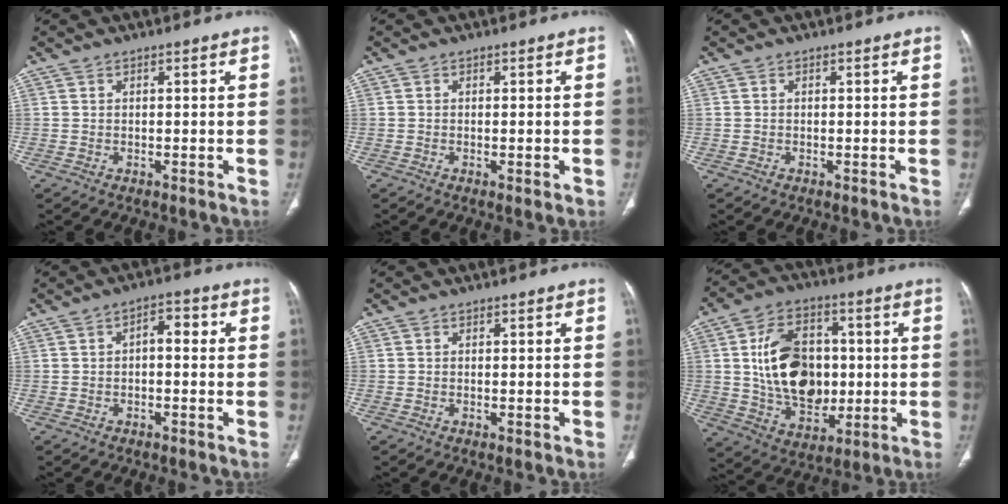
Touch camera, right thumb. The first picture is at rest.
{"total": 1.6, "force": [-0.5, 0.5, 1.5], "torque": [-0.023, -0.004, -0.004]}
{"total": 0.0}
{"total": 4.0, "force": [0.2, 2.1, 3.3], "torque": [-0.038, 0.016, -0.005]}
{"total": 0.9, "force": [-0.3, 0.3, 0.8], "torque": [-0.013, -0.002, -0.002]}
{"total": 17.9, "force": [1.1, 12.5, 12.8], "torque": [-0.178, 0.003, 0.028]}